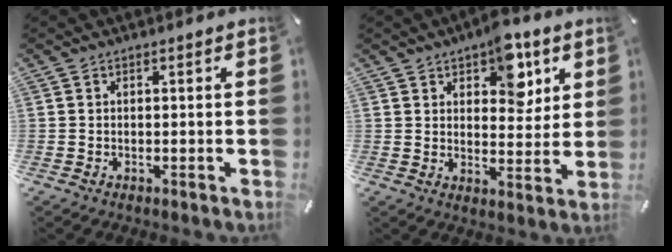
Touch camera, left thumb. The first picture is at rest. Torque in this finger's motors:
{"motor_torque": [1.71, 1.56, 0.83, -0.89, 0.08]}